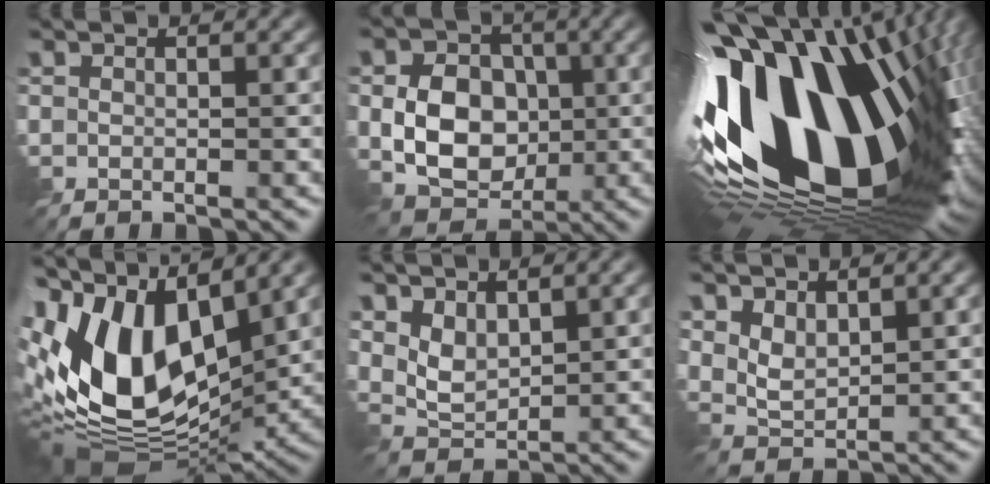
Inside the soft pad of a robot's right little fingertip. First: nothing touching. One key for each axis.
{"total": 7.6, "fx": -0.6, "fy": 5.8, "fz": 4.9, "tx": -0.087, "ty": -0.003, "tz": -0.020}
{"total": 21.6, "fx": 0.0, "fy": 10.7, "fz": 18.8, "tx": -0.347, "ty": -0.038, "tz": -0.005}
{"total": 15.3, "fx": 0.6, "fy": 8.7, "fz": 12.6, "tx": -0.259, "ty": 0.006, "tz": -0.010}
{"total": 3.2, "fx": 1.5, "fy": 1.9, "fz": 2.2, "tx": -0.054, "ty": -0.006, "tz": 0.030}
{"total": 2.8, "fx": 1.4, "fy": 1.6, "fz": 1.8, "tx": -0.045, "ty": -0.005, "tz": 0.030}